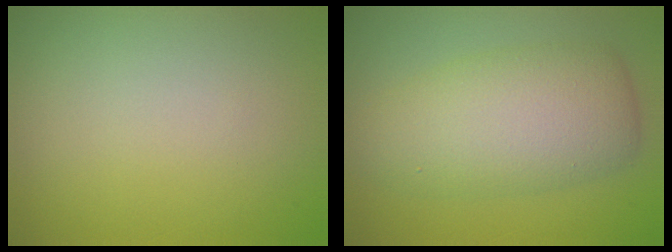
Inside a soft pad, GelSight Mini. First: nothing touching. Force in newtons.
{"total": 6.7, "press": 6.7, "slide": 0.0}